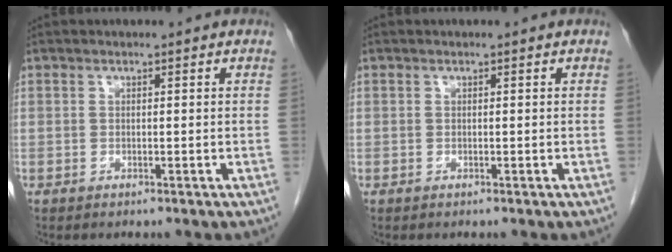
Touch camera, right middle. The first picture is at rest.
{"total": 0.0}